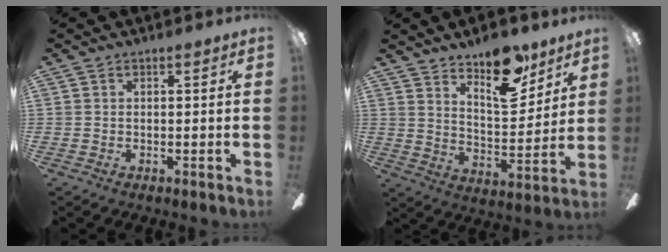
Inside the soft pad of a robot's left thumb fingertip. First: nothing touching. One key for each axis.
{"total": 15.1, "fx": 11.1, "fy": 6.3, "fz": 8.1, "tx": -0.115, "ty": -0.064, "tz": 0.193}